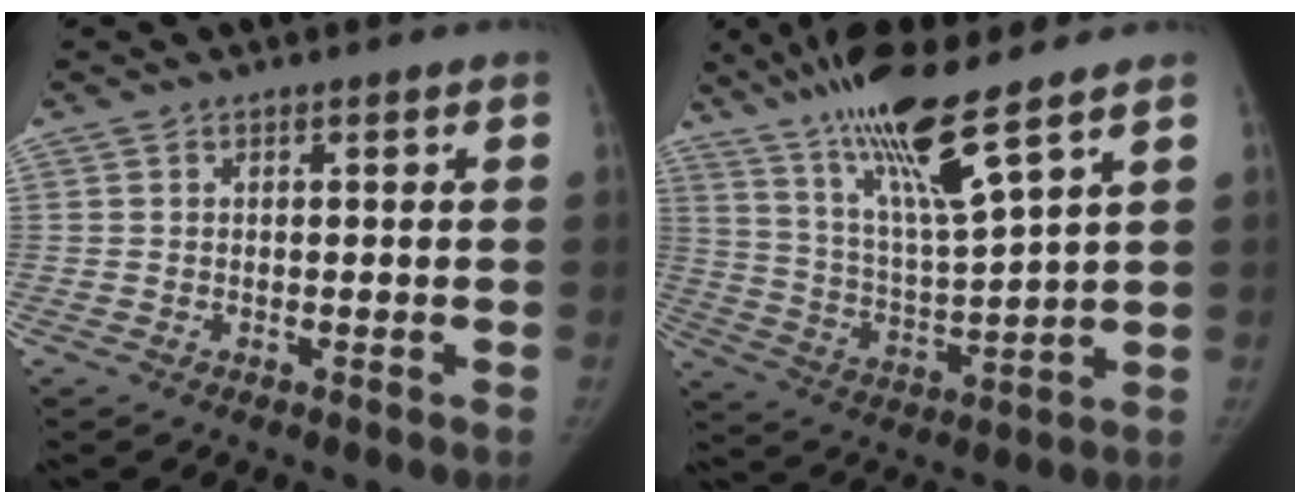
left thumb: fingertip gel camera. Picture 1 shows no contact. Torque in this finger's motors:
{"motor_torque": [1.32, -0.75, 1.45, -1.32, 0.46]}